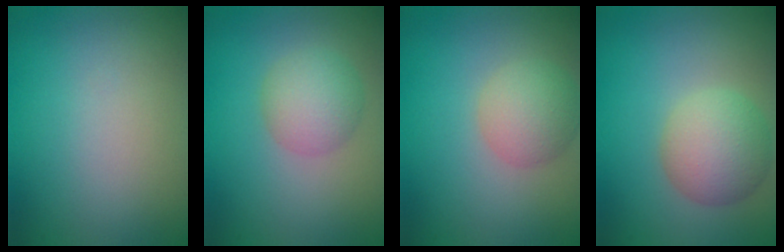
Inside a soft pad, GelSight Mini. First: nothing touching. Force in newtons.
{"total": 3.5, "press": 3.5, "slide": 0.1}
{"total": 3.5, "press": 3.4, "slide": 0.3}
{"total": 4.8, "press": 4.8, "slide": 0.3}